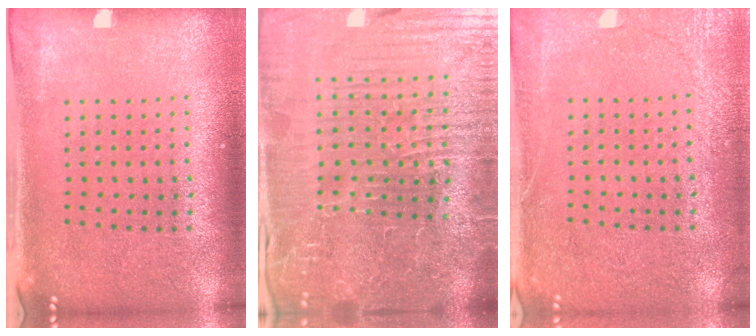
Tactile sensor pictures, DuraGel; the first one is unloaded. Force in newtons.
{"total": 6.3, "press": 5.9, "slide": 2.4}
{"total": 3.5, "press": 3.4, "slide": 0.5}